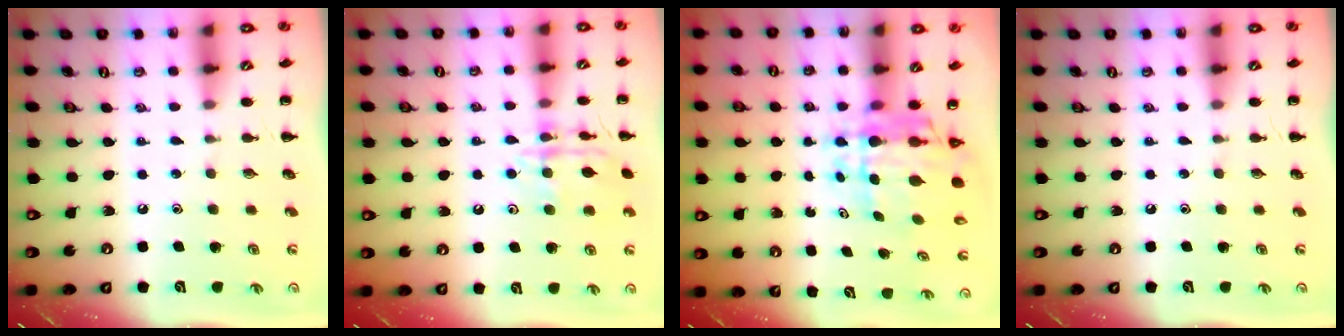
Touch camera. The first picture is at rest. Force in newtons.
{"total": 13.0, "press": 13.0, "slide": 0.7}
{"total": 8.4, "press": 8.0, "slide": 2.7}
{"total": 0.0}